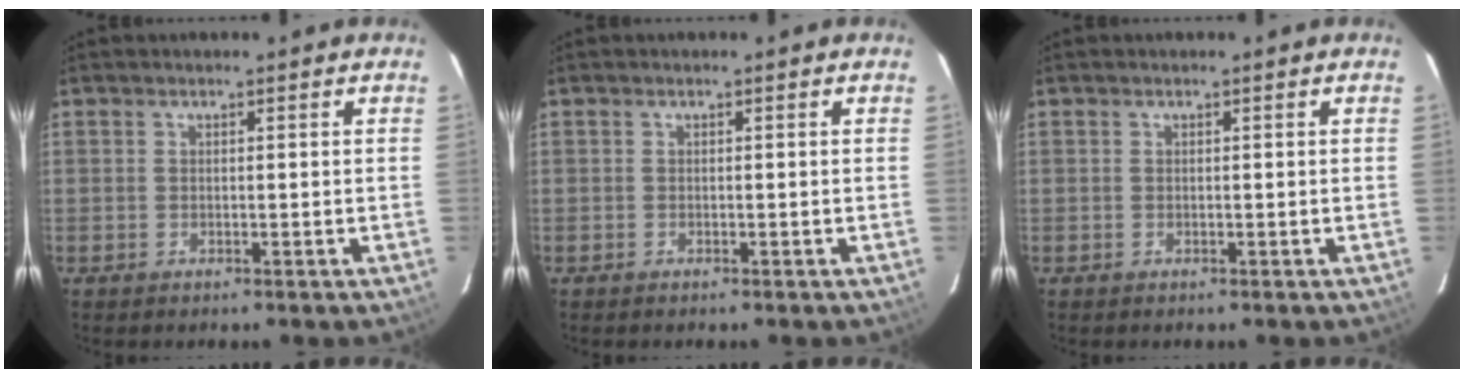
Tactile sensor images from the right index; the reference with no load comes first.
{"total": 0.0}
{"total": 0.0}